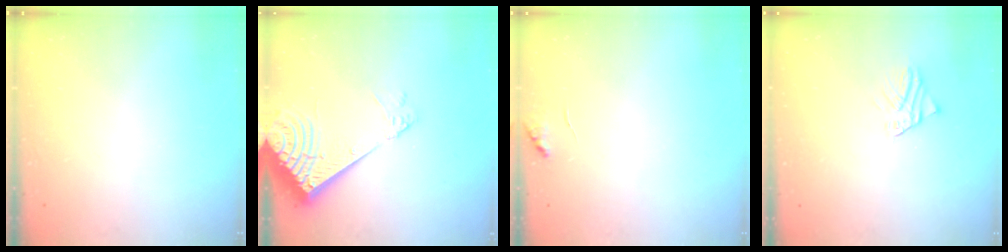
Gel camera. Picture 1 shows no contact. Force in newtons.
{"total": 11.4, "press": 11.3, "slide": 1.9}
{"total": 5.4, "press": 5.4, "slide": 0.6}
{"total": 2.7, "press": 2.6, "slide": 0.3}